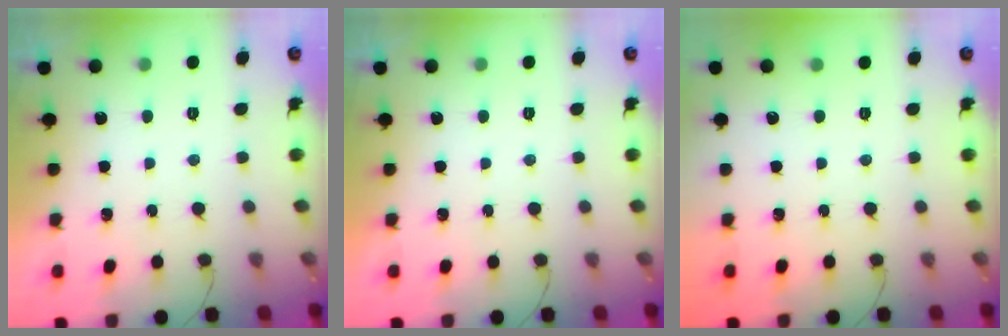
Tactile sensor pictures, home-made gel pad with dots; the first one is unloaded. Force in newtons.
{"total": 0.0}
{"total": 0.0}